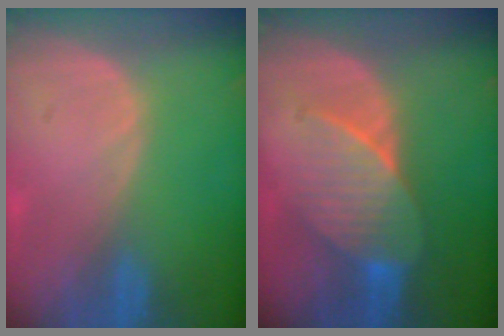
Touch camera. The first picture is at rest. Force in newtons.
{"total": 7.3, "press": 7.1, "slide": 1.6}